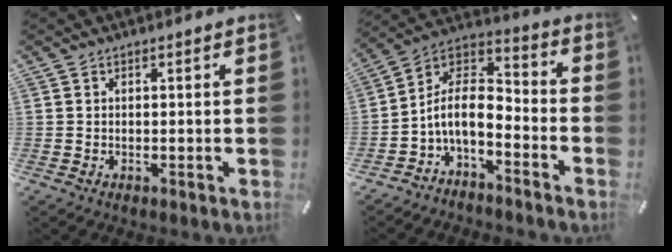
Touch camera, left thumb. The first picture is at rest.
{"total": 9.4, "force": [-4.4, 5.1, 6.6], "torque": [-0.149, 0.002, -0.091]}